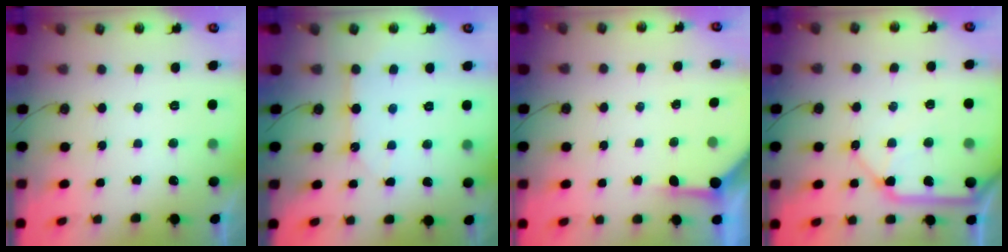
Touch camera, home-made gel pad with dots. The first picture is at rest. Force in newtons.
{"total": 7.0, "press": 7.0, "slide": 0.2}
{"total": 3.9, "press": 3.8, "slide": 0.5}
{"total": 13.4, "press": 13.3, "slide": 1.9}